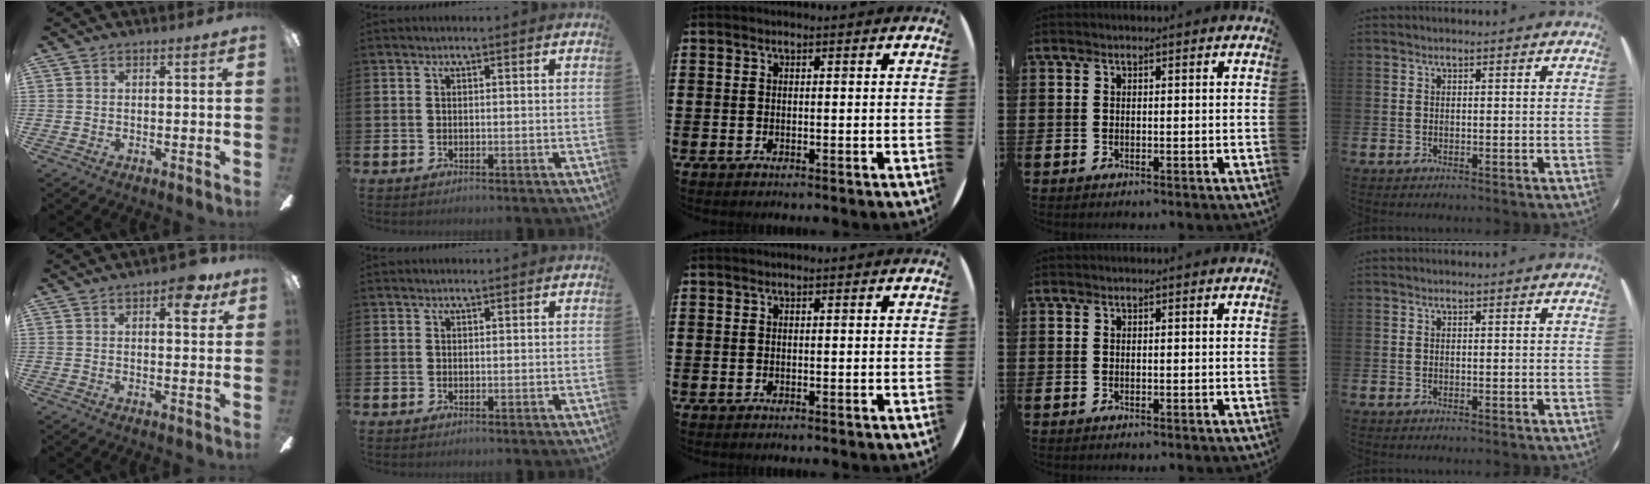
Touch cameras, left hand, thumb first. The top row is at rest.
{"thumb": {"total": 6.9, "force": [3.5, 3.0, 5.1], "torque": [-0.050, -0.014, 0.050]}, "index": {"total": 0.6, "force": [0.5, 0.1, 0.1], "torque": [-0.002, 0.002, 0.009]}}